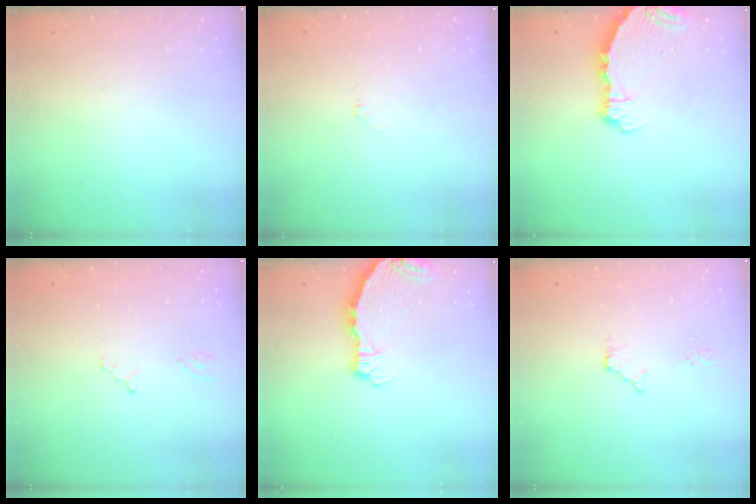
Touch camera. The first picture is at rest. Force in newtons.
{"total": 2.4, "press": 2.3, "slide": 0.3}
{"total": 7.1, "press": 5.9, "slide": 4.1}
{"total": 0.7, "press": 0.6, "slide": 0.2}
{"total": 4.8, "press": 4.7, "slide": 0.7}
{"total": 4.4, "press": 4.4, "slide": 0.6}